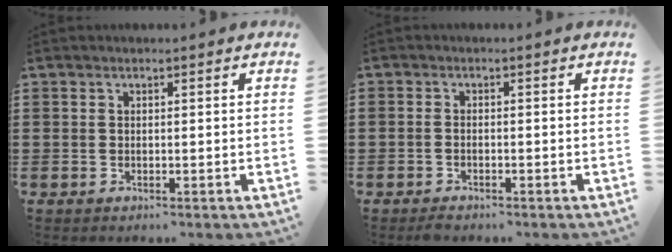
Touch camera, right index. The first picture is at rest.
{"total": 1.0, "force": [-0.9, 0.3, 0.3], "torque": [-0.008, -0.001, -0.017]}